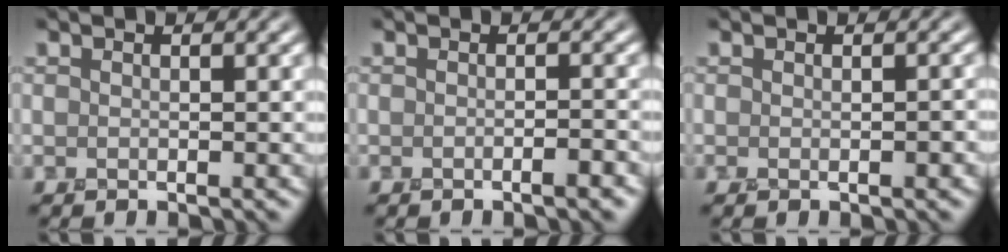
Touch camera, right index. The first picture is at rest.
{"total": 1.4, "force": [-0.7, 0.4, 1.1], "torque": [-0.006, 0.006, -0.013]}
{"total": 0.7, "force": [-0.3, 0.2, 0.7], "torque": [-0.009, 0.002, -0.004]}